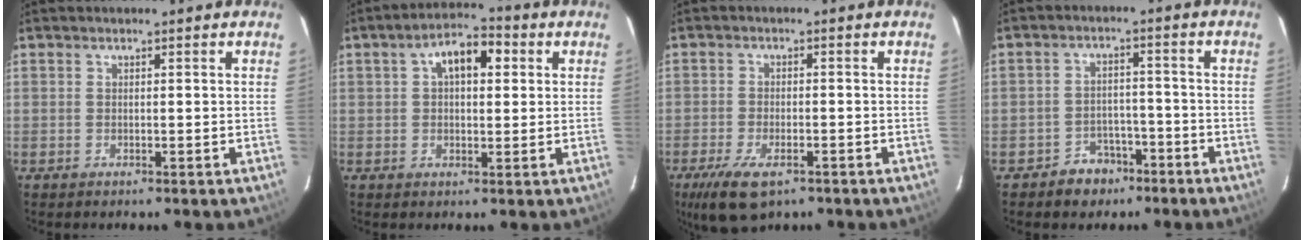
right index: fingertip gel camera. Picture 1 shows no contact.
{"total": 7.5, "force": [2.1, 4.0, 5.9], "torque": [-0.095, 0.028, 0.033]}
{"total": 9.0, "force": [-5.6, 3.9, 5.9], "torque": [-0.141, -0.026, -0.097]}
{"total": 5.9, "force": [-4.1, 4.1, 0.9], "torque": [-0.027, 0.021, -0.053]}